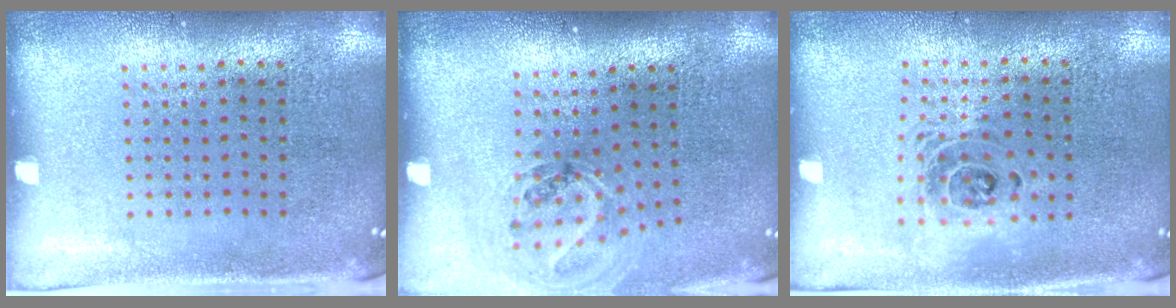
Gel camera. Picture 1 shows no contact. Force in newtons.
{"total": 1.1, "press": 1.1, "slide": 0.4}
{"total": 1.6, "press": 1.3, "slide": 0.9}